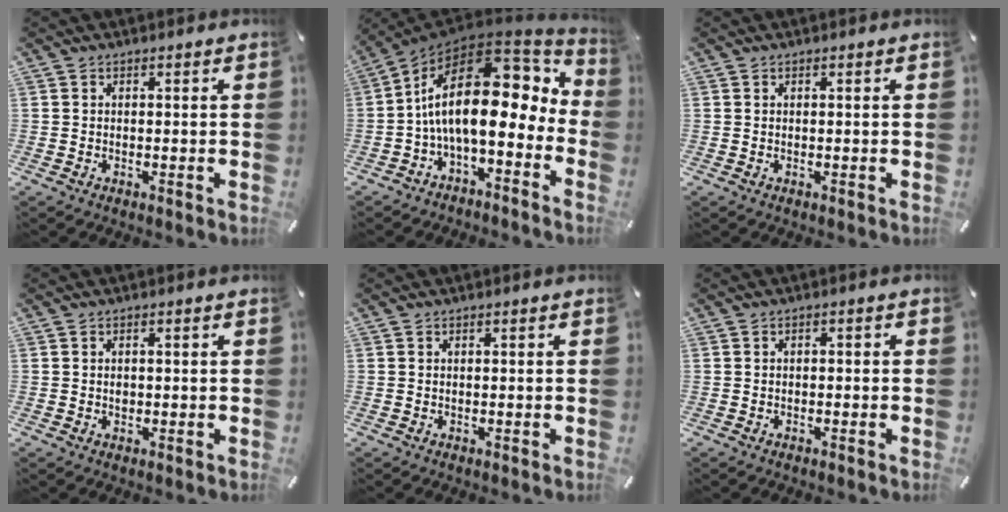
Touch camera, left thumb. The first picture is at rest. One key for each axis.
{"total": 20.7, "fx": 3.1, "fy": 10.1, "fz": 17.7, "tx": -0.335, "ty": -0.040, "tz": 0.052}
{"total": 0.0}
{"total": 1.1, "fx": 0.0, "fy": 0.8, "fz": 0.8, "tx": -0.018, "ty": 0.005, "tz": -0.003}
{"total": 0.0}
{"total": 1.2, "fx": -1.0, "fy": 0.5, "fz": 0.5, "tx": -0.010, "ty": 0.004, "tz": -0.020}